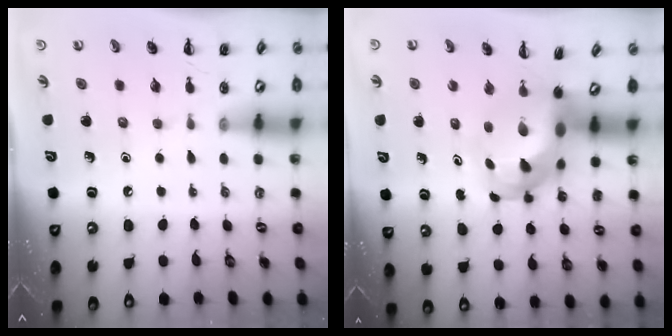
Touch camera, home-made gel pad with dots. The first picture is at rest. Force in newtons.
{"total": 6.1, "press": 5.8, "slide": 1.8}